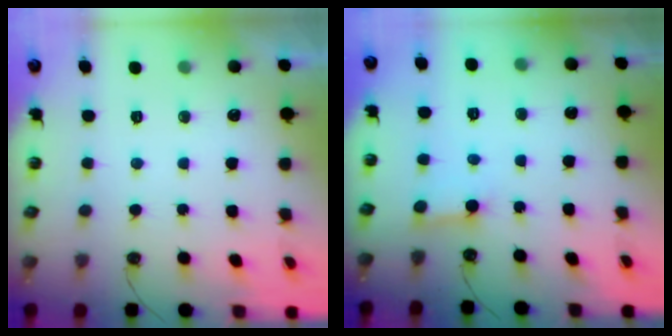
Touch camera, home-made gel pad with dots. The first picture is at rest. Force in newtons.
{"total": 2.7, "press": 2.7, "slide": 0.1}